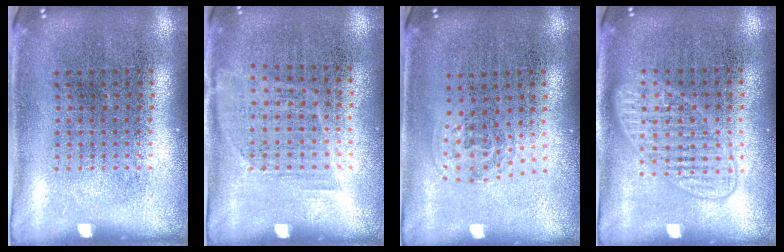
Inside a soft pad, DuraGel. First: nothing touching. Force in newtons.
{"total": 1.1, "press": 0.8, "slide": 0.7}
{"total": 1.0, "press": 0.6, "slide": 0.7}
{"total": 1.5, "press": 1.4, "slide": 0.2}